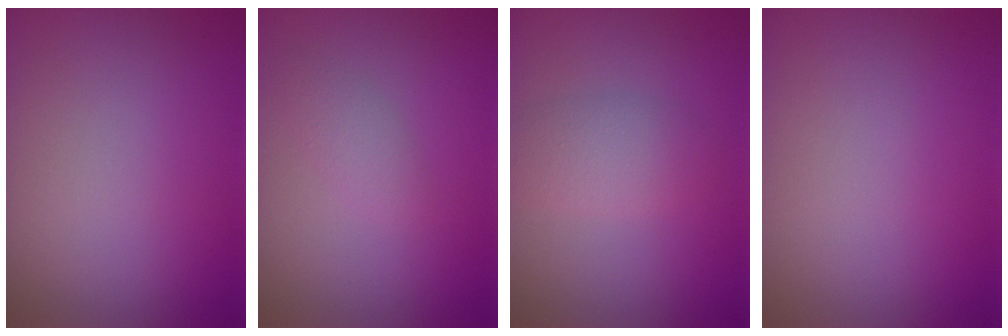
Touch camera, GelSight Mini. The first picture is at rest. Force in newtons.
{"total": 1.3, "press": 1.3, "slide": 0.0}
{"total": 2.8, "press": 2.8, "slide": 0.1}
{"total": 0.0}